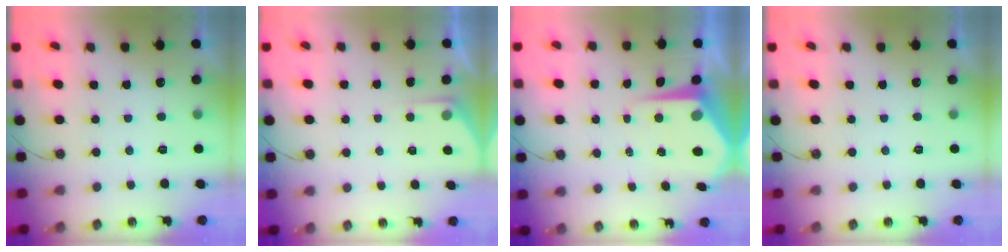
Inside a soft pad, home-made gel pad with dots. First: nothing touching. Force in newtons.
{"total": 2.7, "press": 2.7, "slide": 0.3}
{"total": 8.8, "press": 8.7, "slide": 1.1}
{"total": 0.0}